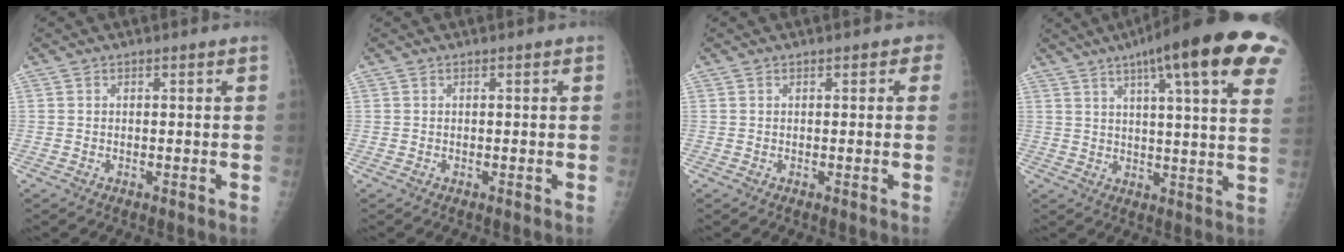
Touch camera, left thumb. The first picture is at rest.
{"total": 0.0}
{"total": 1.5, "force": [0.6, 0.9, 1.0], "torque": [0.004, 0.003, 0.003]}
{"total": 23.7, "force": [13.0, 3.8, 19.5], "torque": [-0.265, -0.009, 0.162]}